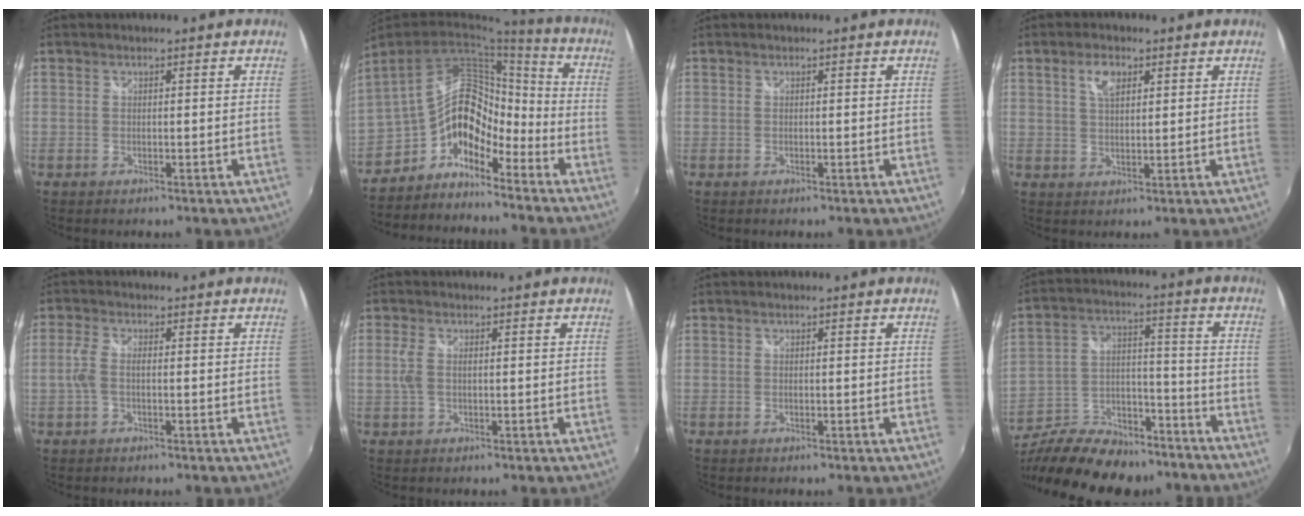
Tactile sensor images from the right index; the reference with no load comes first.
{"total": 12.9, "force": [-8.1, 7.4, 6.8], "torque": [-0.130, 0.022, -0.162]}
{"total": 0.0}
{"total": 4.2, "force": [2.0, 2.0, 3.1], "torque": [-0.055, 0.007, 0.037]}
{"total": 3.3, "force": [-0.4, 1.2, 3.0], "torque": [-0.066, 0.002, -0.007]}
{"total": 2.9, "force": [0.3, 1.4, 2.5], "torque": [-0.056, 0.000, 0.003]}
{"total": 0.0}
{"total": 26.1, "force": [-20.5, 10.3, 12.4], "torque": [-0.250, 0.004, -0.312]}